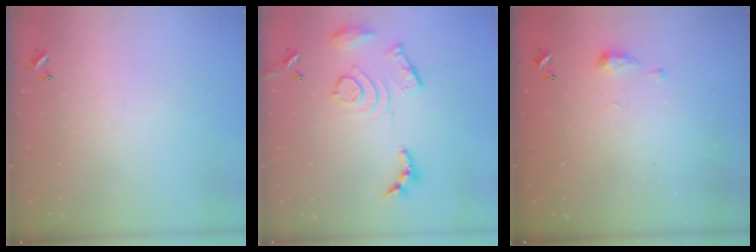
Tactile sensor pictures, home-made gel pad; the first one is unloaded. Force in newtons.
{"total": 13.8, "press": 13.7, "slide": 1.2}
{"total": 5.2, "press": 5.1, "slide": 0.7}